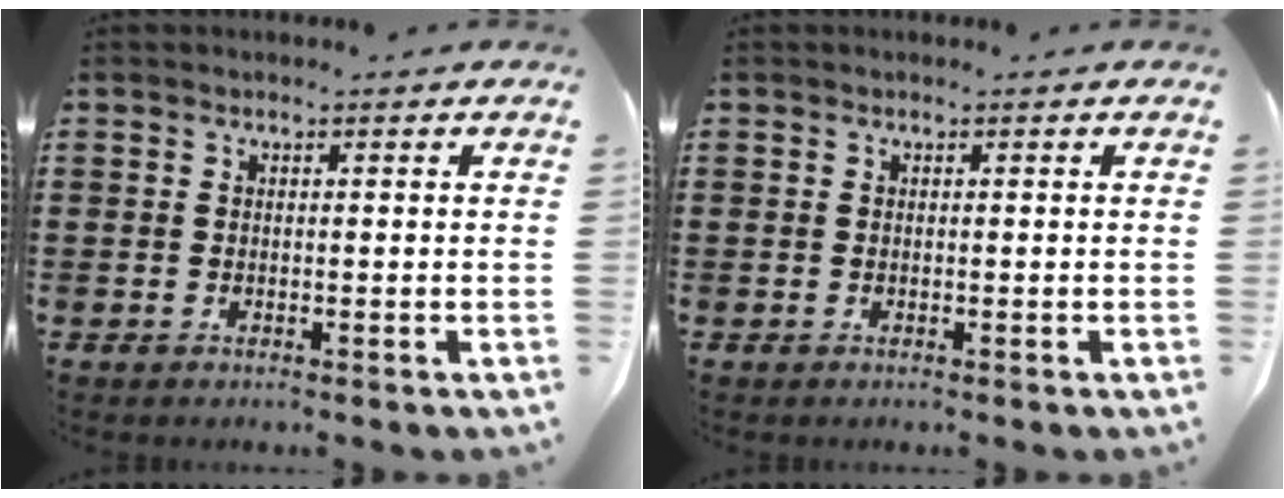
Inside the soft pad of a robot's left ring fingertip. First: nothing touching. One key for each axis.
{"total": 0.0}